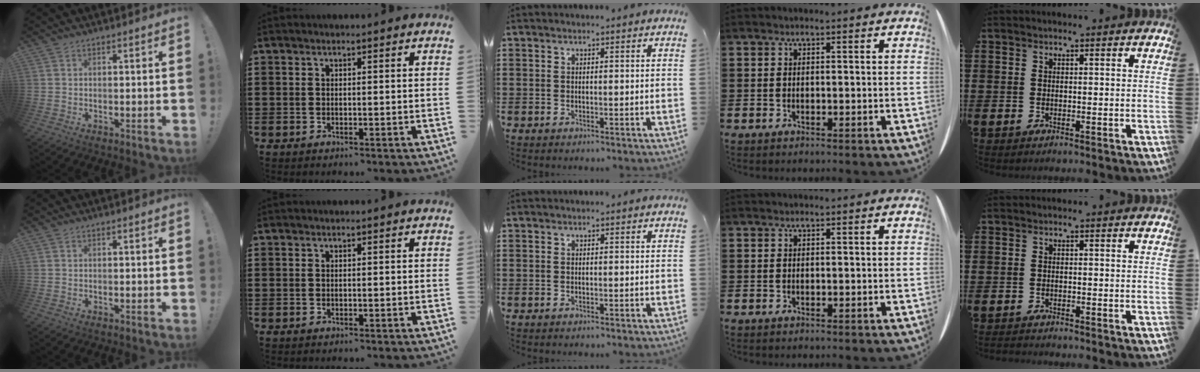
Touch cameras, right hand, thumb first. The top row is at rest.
{"little": {"total": 0.7, "force": [-0.7, 0.1, -0.1], "torque": [-0.001, 0.000, -0.014]}}